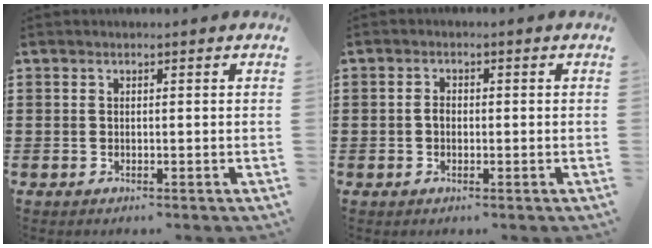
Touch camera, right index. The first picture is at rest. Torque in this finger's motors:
{"motor_torque": [0.50, -0.15, 0.18, 0.00]}